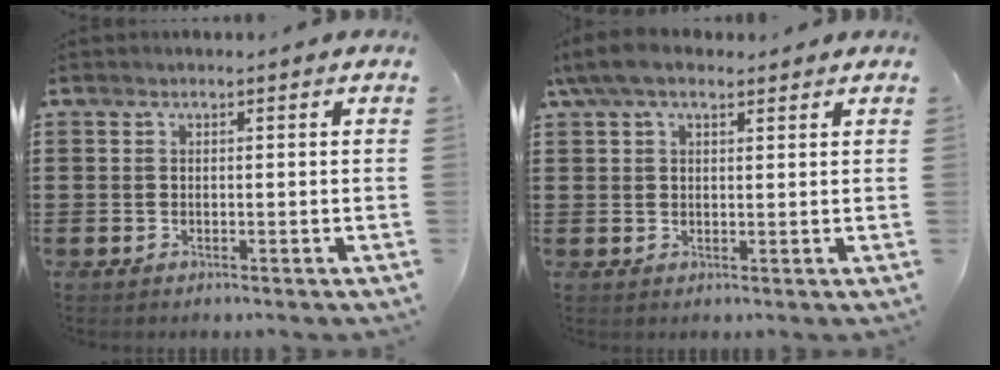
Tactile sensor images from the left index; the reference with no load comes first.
{"total": 5.5, "force": [3.8, 2.1, 3.4], "torque": [-0.077, 0.006, 0.071]}